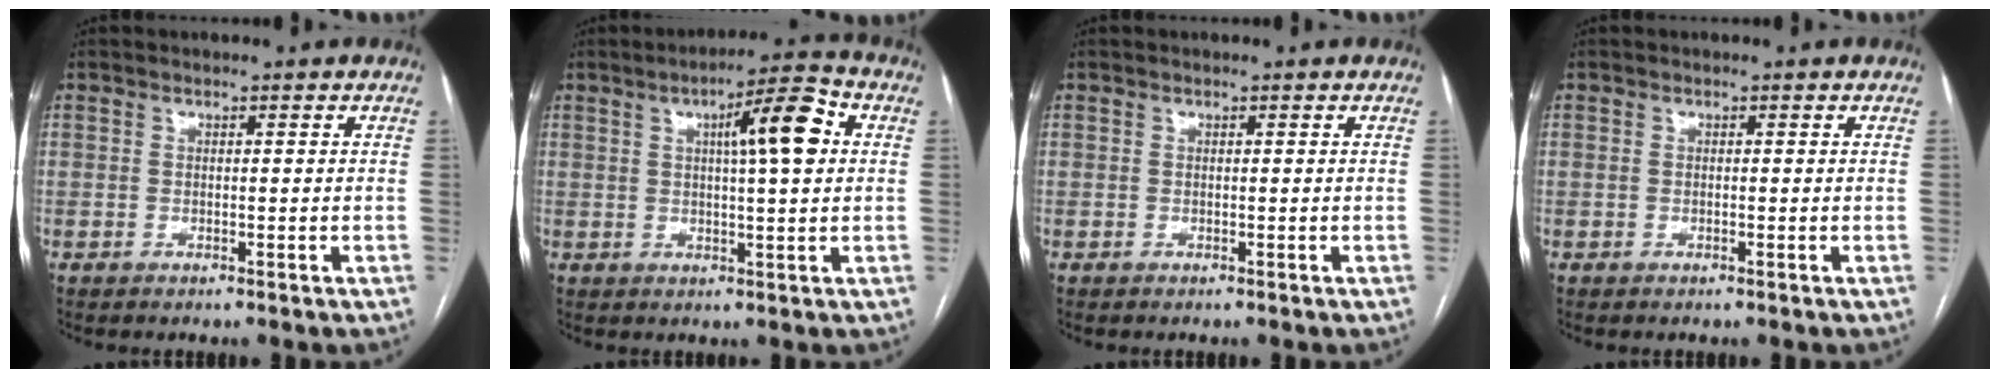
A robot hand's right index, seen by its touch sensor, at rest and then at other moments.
{"total": 9.5, "force": [2.4, 1.3, 9.1], "torque": [-0.137, 0.019, 0.034]}
{"total": 0.0}
{"total": 0.0}